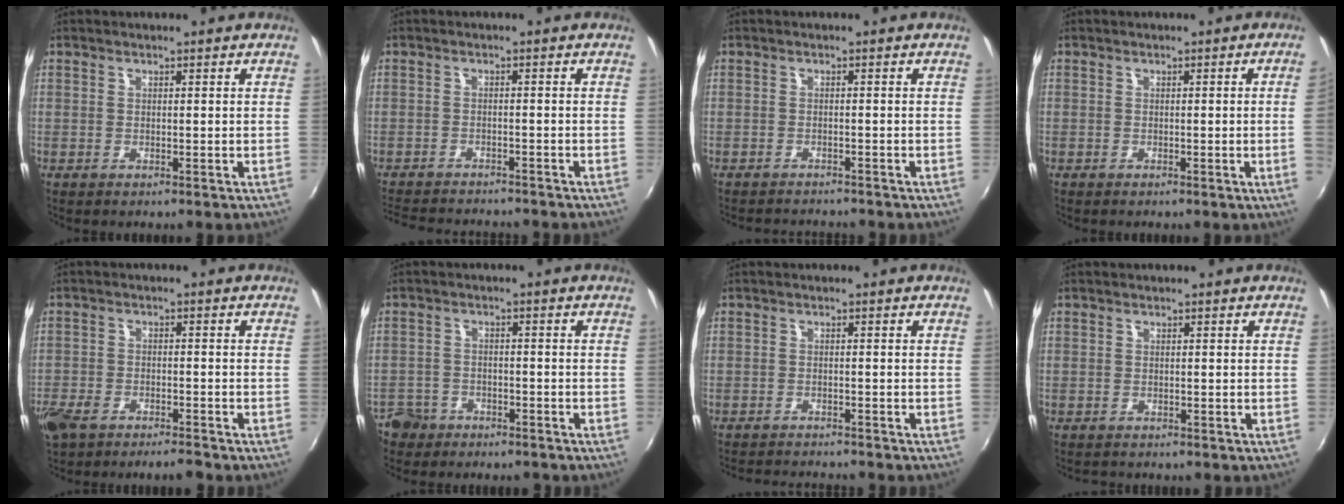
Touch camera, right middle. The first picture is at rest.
{"total": 10.4, "force": [-9.5, 2.2, 3.6], "torque": [-0.092, -0.011, -0.146]}
{"total": 4.6, "force": [-4.4, 0.8, 1.0], "torque": [-0.032, -0.011, -0.068]}
{"total": 2.2, "force": [-0.1, -1.3, 1.7], "torque": [-0.023, -0.012, 0.003]}
{"total": 8.9, "force": [-7.0, 3.1, 4.6], "torque": [-0.123, -0.024, -0.127]}
{"total": 7.6, "force": [-5.2, 5.2, 1.6], "torque": [-0.061, 0.013, -0.087]}
{"total": 6.0, "force": [-5.7, 0.7, 1.5], "torque": [-0.045, -0.010, -0.089]}
{"total": 0.9, "force": [-0.8, 0.4, -0.1], "torque": [-0.002, -0.001, -0.014]}